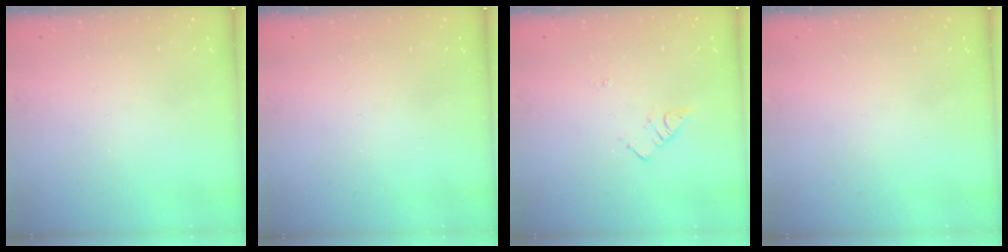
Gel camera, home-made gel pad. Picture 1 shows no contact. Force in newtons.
{"total": 2.8, "press": 2.8, "slide": 0.4}
{"total": 3.9, "press": 3.8, "slide": 0.5}
{"total": 0.0}